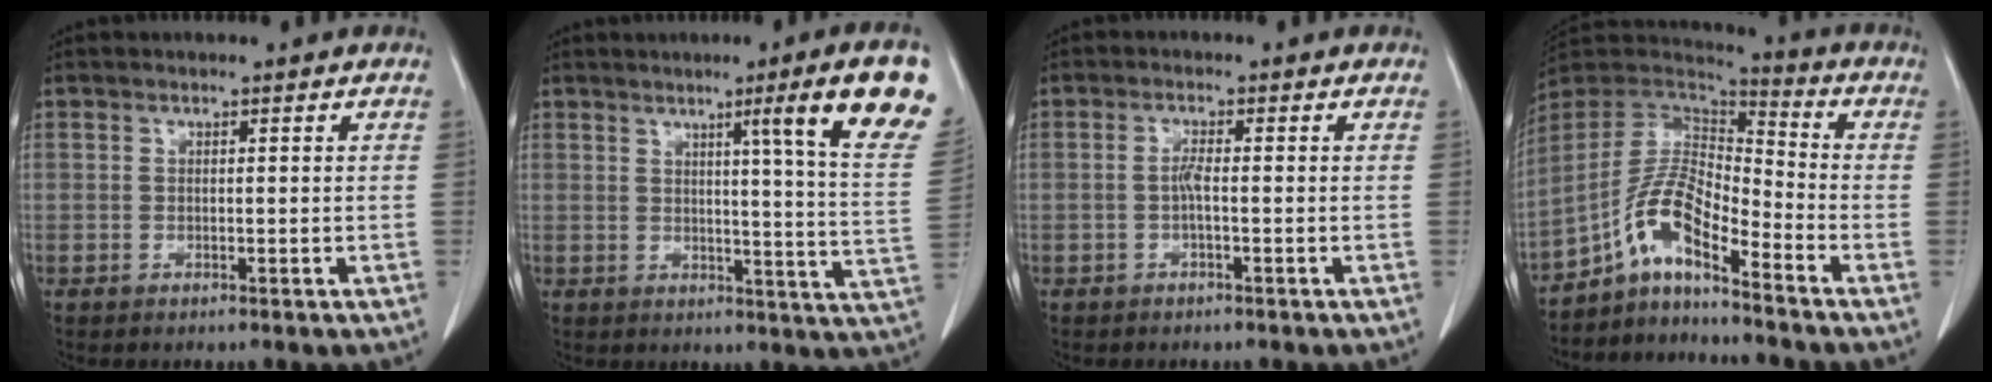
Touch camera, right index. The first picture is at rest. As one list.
[{"total": 14.2, "force": [7.6, -1.9, 11.9], "torque": [-0.148, -0.030, 0.078]}, {"total": 1.7, "force": [-0.4, 0.1, 1.6], "torque": [-0.030, 0.003, -0.007]}, {"total": 9.6, "force": [-6.4, 2.3, 6.8], "torque": [-0.142, 0.024, -0.122]}]